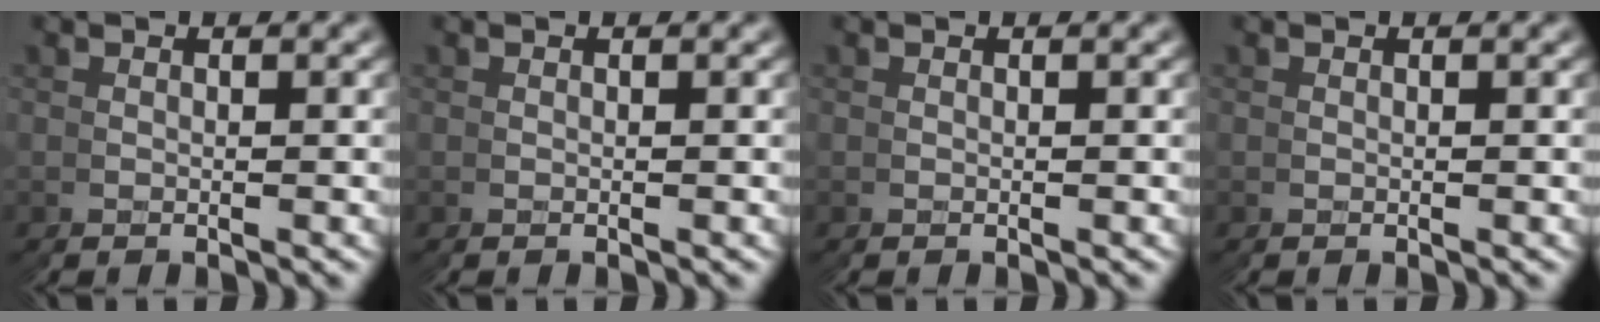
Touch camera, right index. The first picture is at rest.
{"total": 0.0}
{"total": 0.0}
{"total": 0.0}